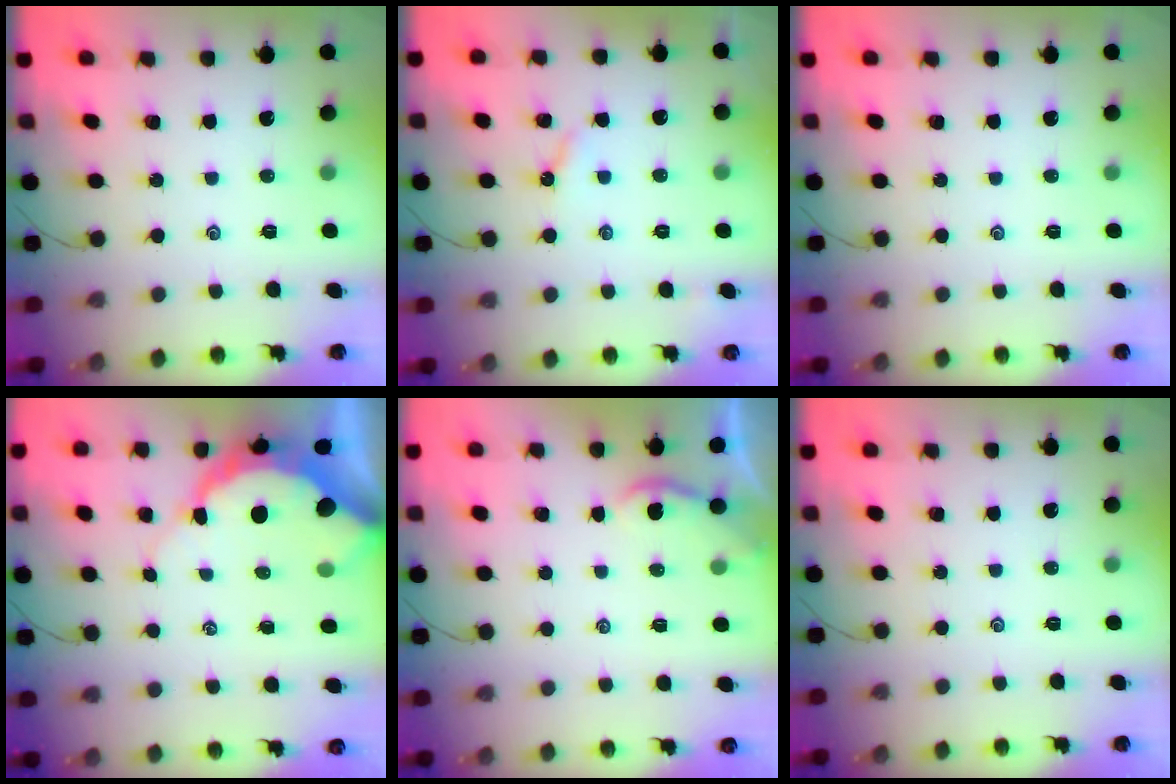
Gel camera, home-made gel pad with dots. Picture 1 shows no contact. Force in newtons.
{"total": 2.9, "press": 2.8, "slide": 0.4}
{"total": 0.0}
{"total": 9.4, "press": 9.4, "slide": 1.0}
{"total": 1.6, "press": 1.6, "slide": 0.2}
{"total": 0.0}